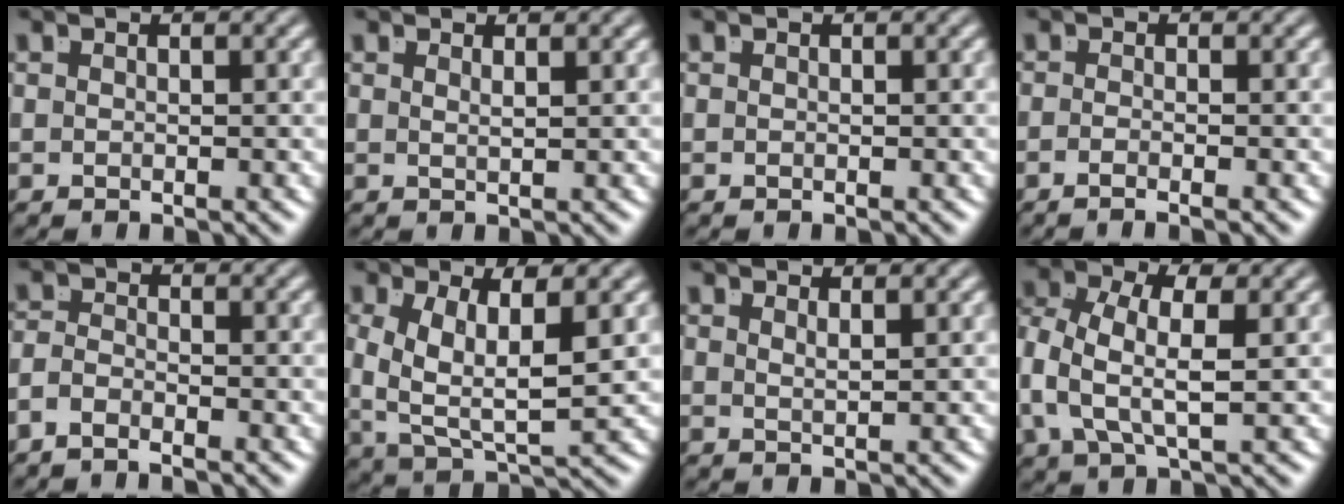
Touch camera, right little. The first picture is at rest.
{"total": 1.5, "force": [0.5, -1.3, 0.4], "torque": [-0.003, -0.009, 0.017]}
{"total": 0.0}
{"total": 1.9, "force": [-1.4, -0.6, 1.1], "torque": [-0.017, -0.003, -0.027]}
{"total": 2.1, "force": [-1.9, 0.6, 0.9], "torque": [-0.022, -0.015, -0.031]}
{"total": 6.0, "force": [0.3, 2.9, 5.2], "torque": [-0.110, -0.034, 0.030]}
{"total": 1.6, "force": [0.8, -1.4, 0.4], "torque": [-0.004, -0.010, 0.024]}
{"total": 5.4, "force": [0.6, 3.2, 4.3], "torque": [-0.110, -0.023, 0.018]}